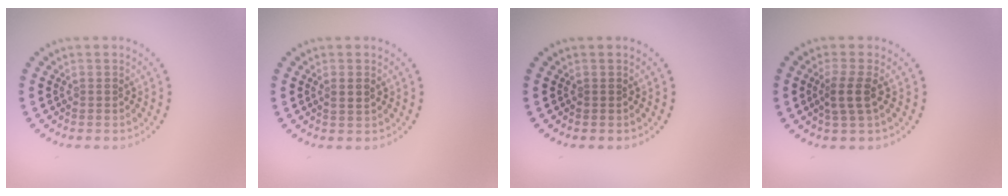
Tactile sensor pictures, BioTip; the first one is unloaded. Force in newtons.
{"total": 1.2, "press": 1.1, "slide": 0.4}
{"total": 0.0}
{"total": 2.2, "press": 1.9, "slide": 1.2}